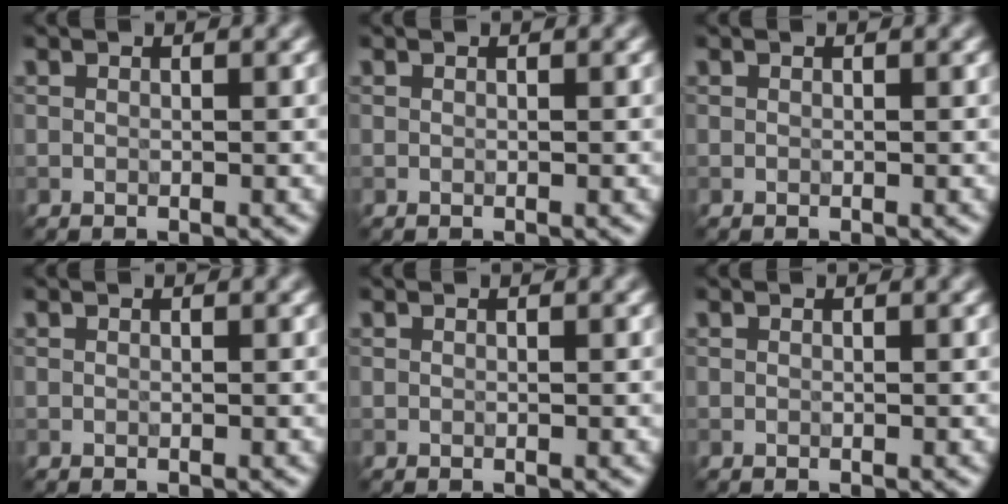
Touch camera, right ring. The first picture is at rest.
{"total": 0.0}
{"total": 0.0}
{"total": 0.0}
{"total": 0.0}
{"total": 0.0}